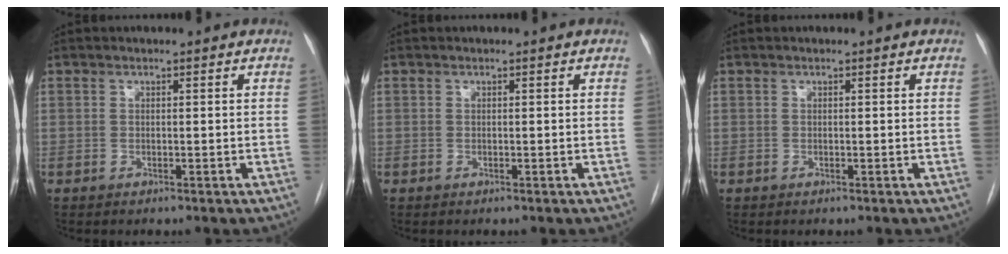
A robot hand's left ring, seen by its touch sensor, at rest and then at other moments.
{"total": 0.0}
{"total": 0.0}